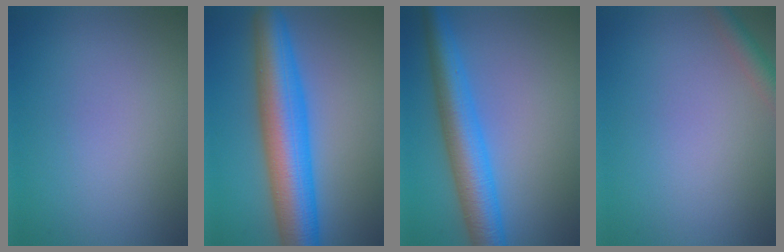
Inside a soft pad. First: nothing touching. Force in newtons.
{"total": 9.4, "press": 9.4, "slide": 0.1}
{"total": 6.7, "press": 6.7, "slide": 0.1}
{"total": 2.0, "press": 2.0, "slide": 0.1}